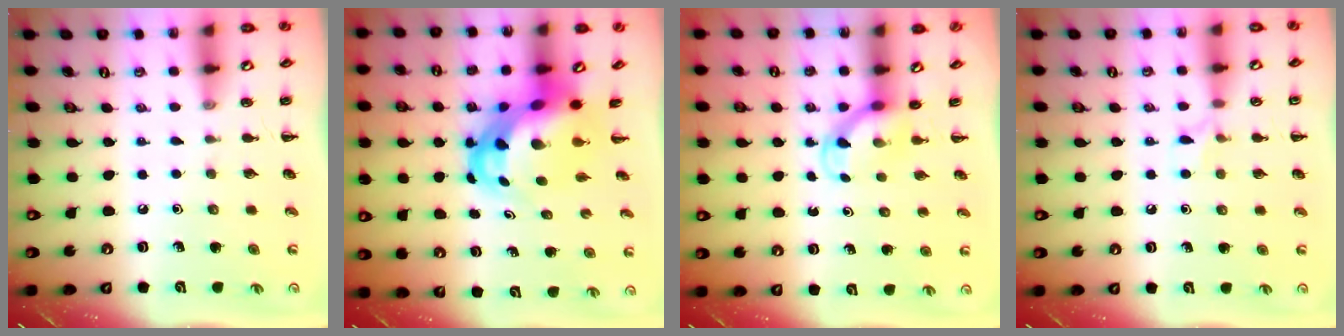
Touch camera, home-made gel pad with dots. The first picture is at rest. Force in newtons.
{"total": 8.0, "press": 7.7, "slide": 2.1}
{"total": 3.5, "press": 3.3, "slide": 1.4}
{"total": 5.2, "press": 4.9, "slide": 1.6}